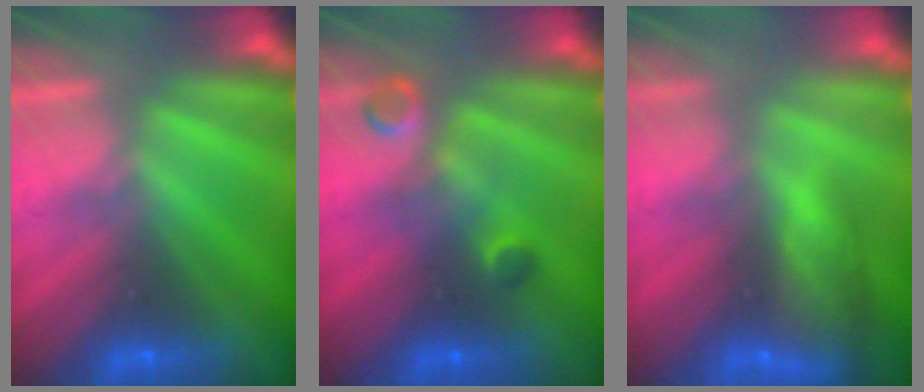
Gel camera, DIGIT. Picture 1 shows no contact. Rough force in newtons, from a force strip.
{"total": 3.1}
{"total": 8.4}